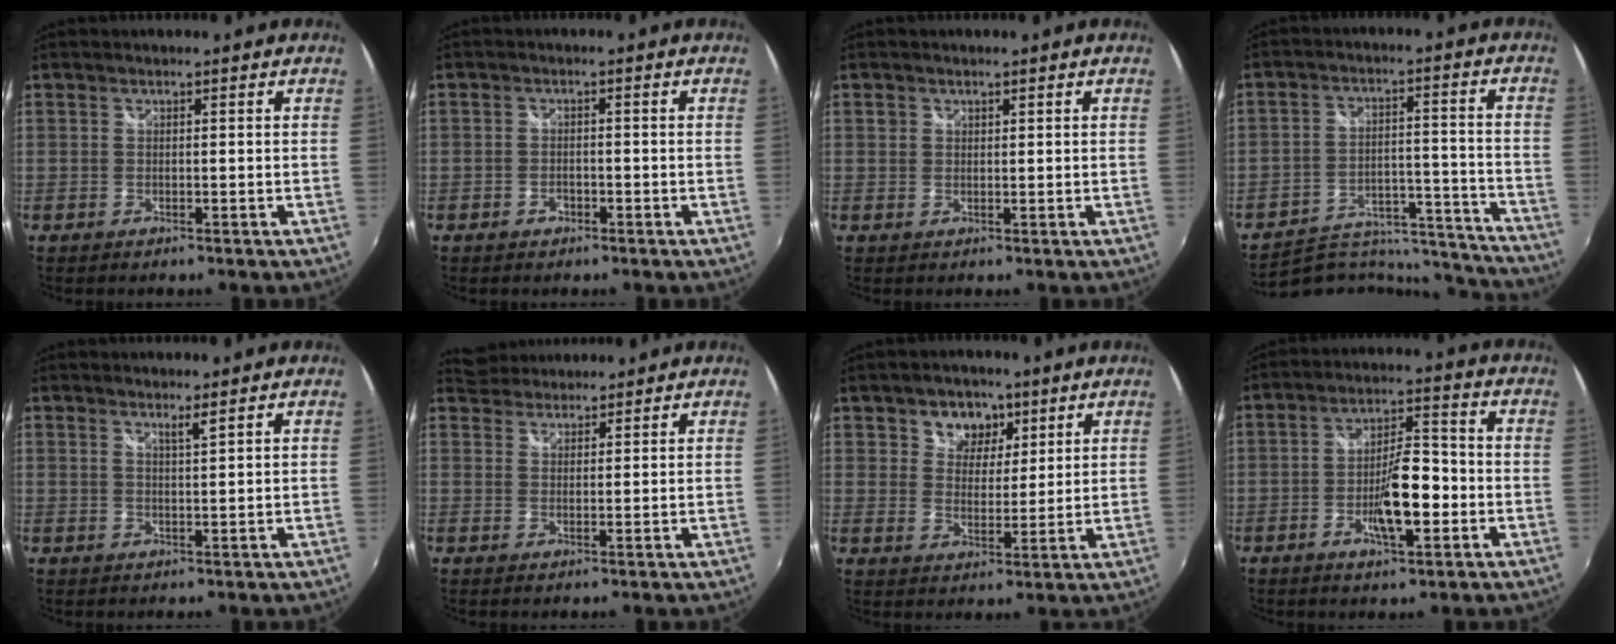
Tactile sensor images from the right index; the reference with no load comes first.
{"total": 2.1, "force": [-1.2, 1.5, 0.6], "torque": [-0.015, -0.001, -0.020]}
{"total": 1.0, "force": [0.4, 1.0, 0.1], "torque": [-0.001, 0.002, 0.005]}
{"total": 17.3, "force": [-16.4, 4.7, 2.9], "torque": [-0.049, 0.038, -0.223]}
{"total": 1.7, "force": [1.3, -0.4, 1.0], "torque": [-0.018, -0.005, 0.020]}
{"total": 4.9, "force": [4.6, 1.7, 0.3], "torque": [-0.008, 0.021, 0.074]}
{"total": 7.0, "force": [3.7, 5.3, 2.6], "torque": [-0.042, 0.011, 0.062]}
{"total": 9.8, "force": [-3.0, 3.0, 8.8], "torque": [-0.157, 0.004, -0.045]}